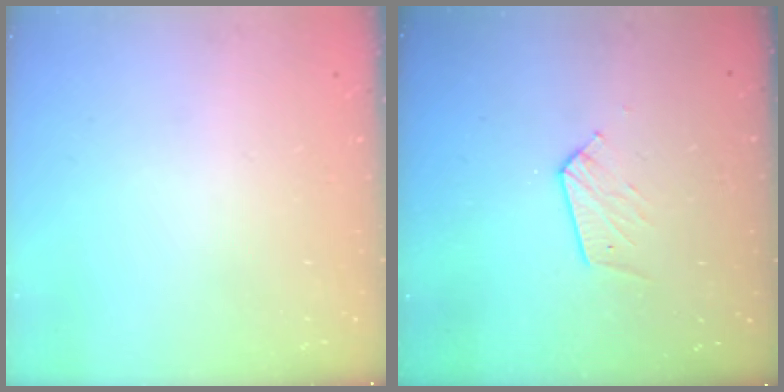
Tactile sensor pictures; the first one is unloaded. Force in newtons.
{"total": 6.7, "press": 6.7, "slide": 0.4}